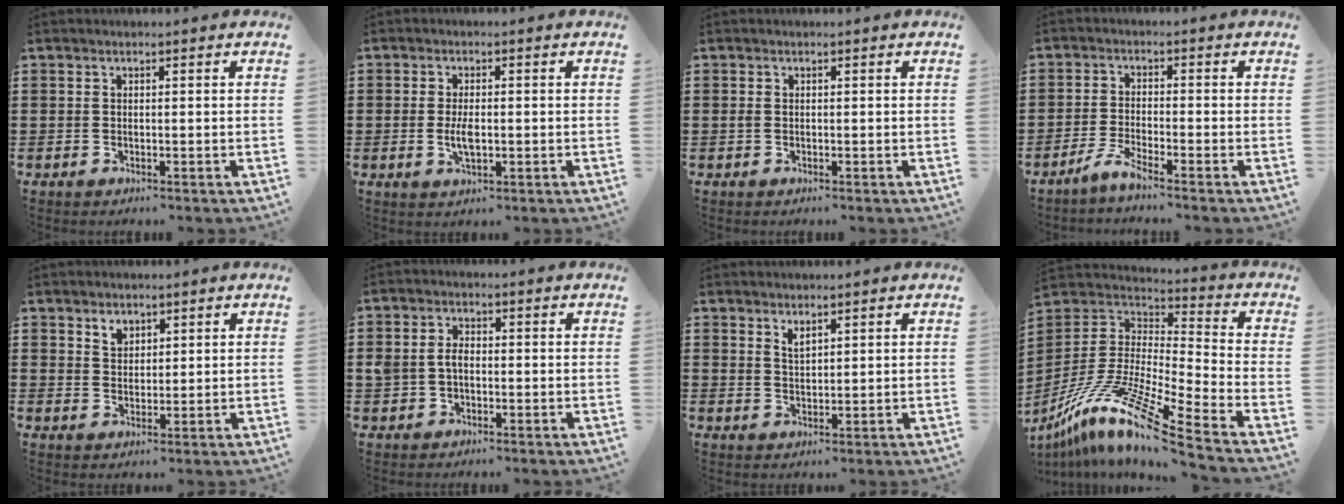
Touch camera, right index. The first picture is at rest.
{"total": 3.4, "force": [-0.4, 1.4, 3.1], "torque": [-0.064, -0.001, -0.009]}
{"total": 0.5, "force": [-0.1, 0.3, 0.5], "torque": [-0.012, -0.001, -0.001]}
{"total": 2.9, "force": [-2.5, -0.2, 1.4], "torque": [-0.047, -0.004, -0.056]}
{"total": 2.5, "force": [1.7, 1.7, 0.7], "torque": [-0.011, 0.002, 0.031]}
{"total": 3.0, "force": [-0.3, 2.1, 2.1], "torque": [-0.057, 0.000, -0.013]}
{"total": 1.8, "force": [1.5, 0.7, 0.9], "torque": [-0.019, 0.004, 0.026]}
{"total": 13.1, "force": [-9.7, 1.0, 8.8], "torque": [-0.182, 0.000, -0.192]}